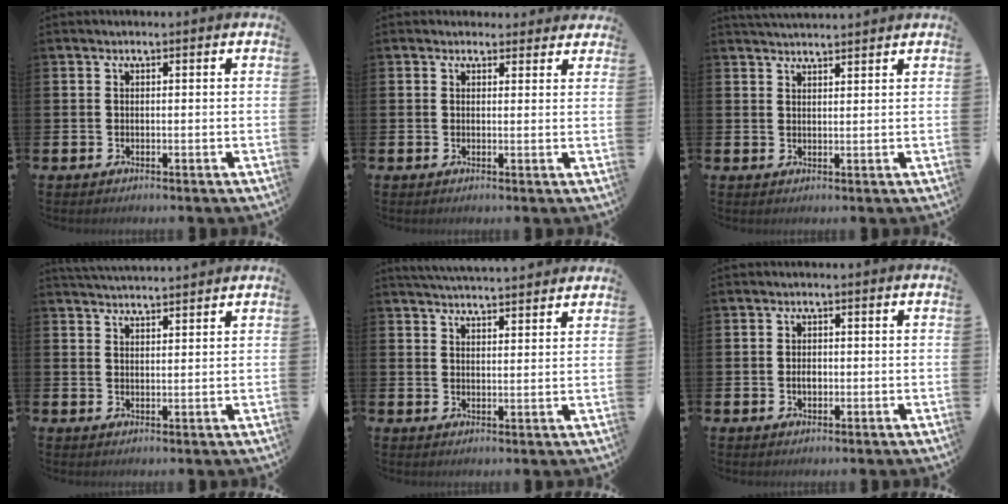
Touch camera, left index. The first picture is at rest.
{"total": 2.0, "force": [1.8, 0.8, -0.1], "torque": [0.016, -0.006, 0.029]}
{"total": 2.7, "force": [2.7, 0.1, 0.1], "torque": [-0.005, -0.011, 0.049]}
{"total": 3.3, "force": [3.3, -0.1, 0.0], "torque": [-0.005, -0.018, 0.061]}
{"total": 4.4, "force": [4.4, 0.0, 0.2], "torque": [-0.011, -0.024, 0.081]}
{"total": 1.7, "force": [-0.2, 1.1, 1.3], "torque": [-0.010, 0.000, -0.008]}